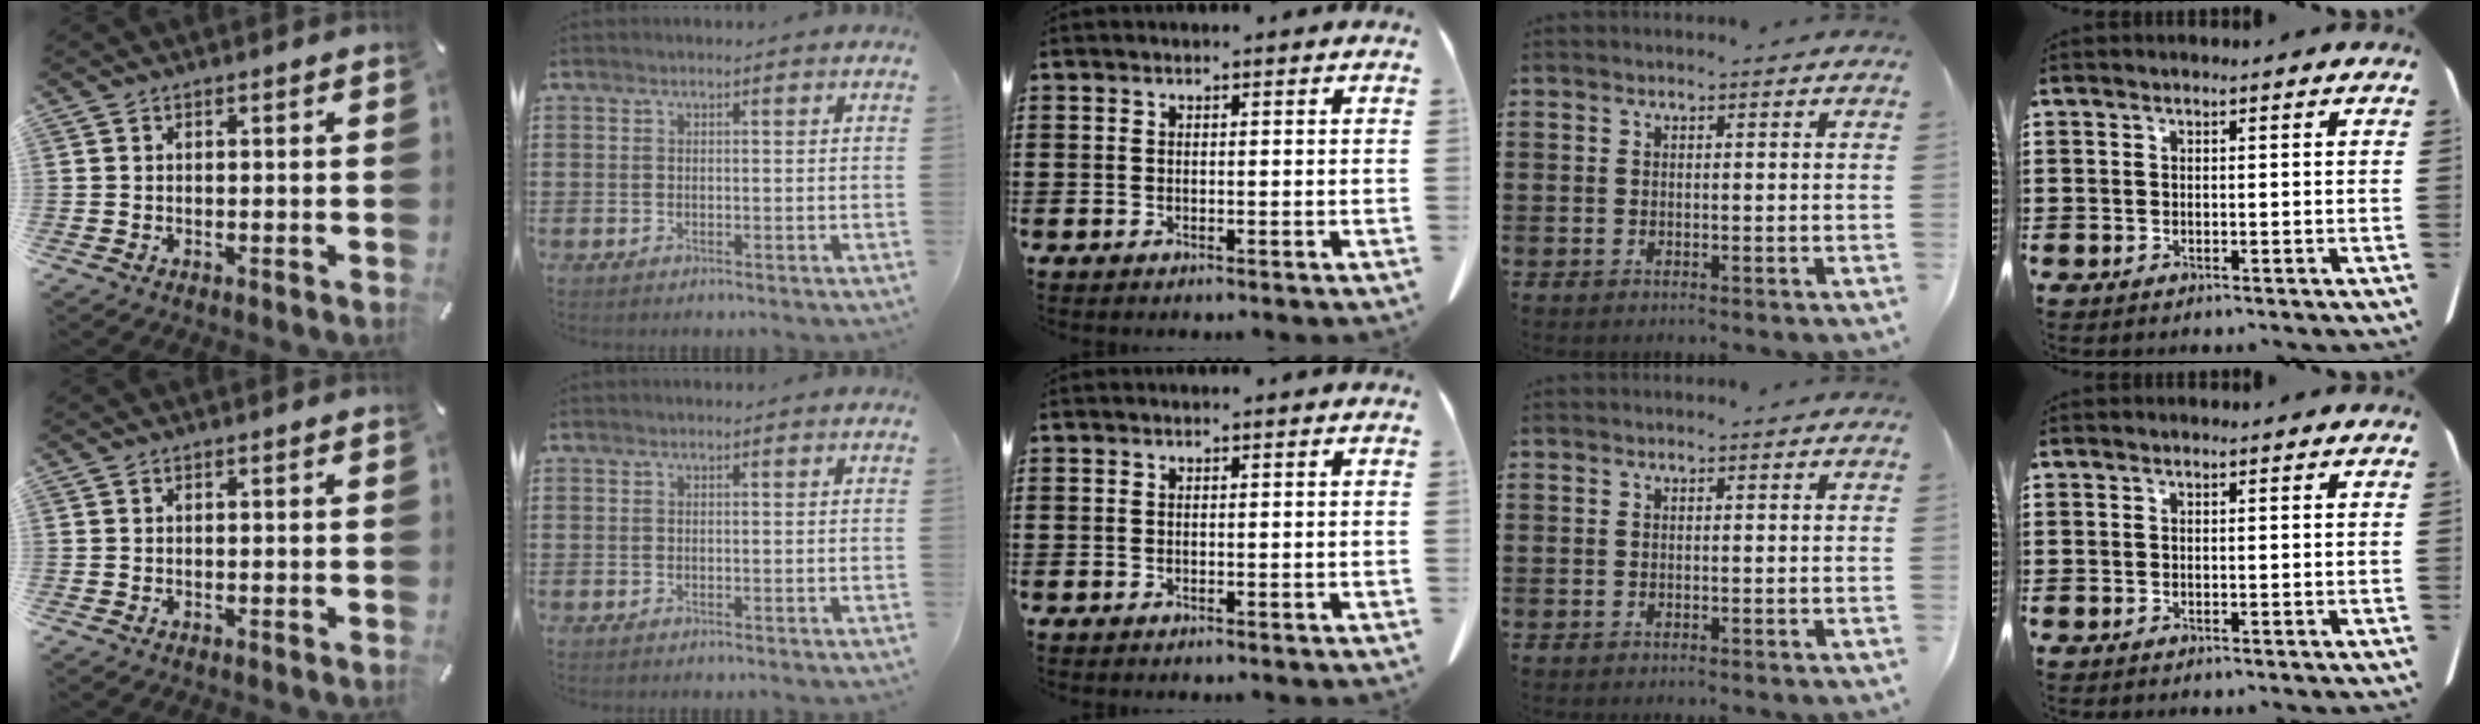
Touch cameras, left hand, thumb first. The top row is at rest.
{}